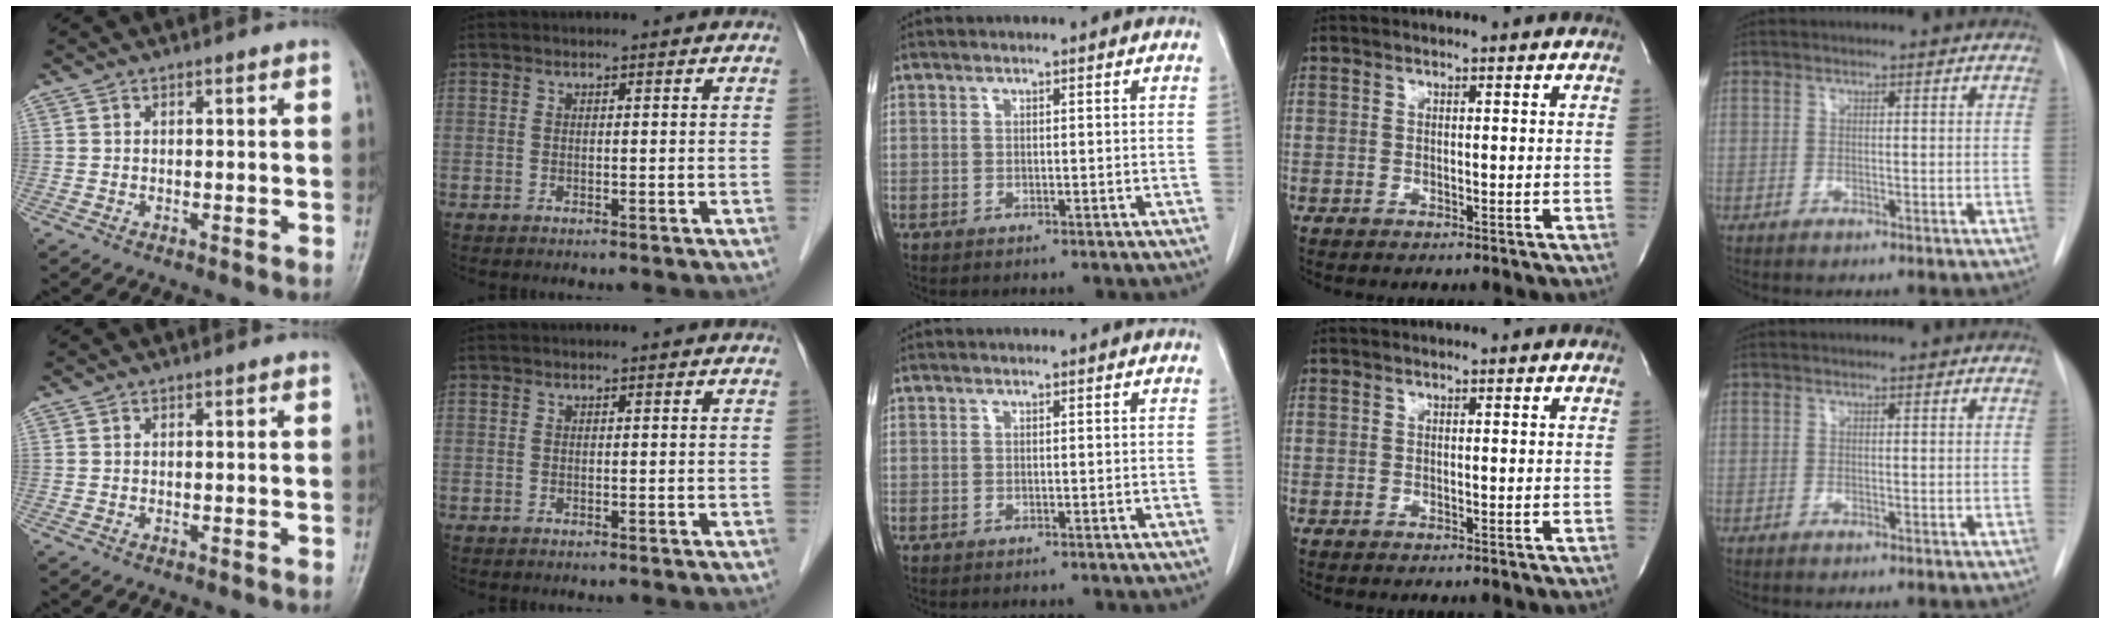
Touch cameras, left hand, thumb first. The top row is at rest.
{}